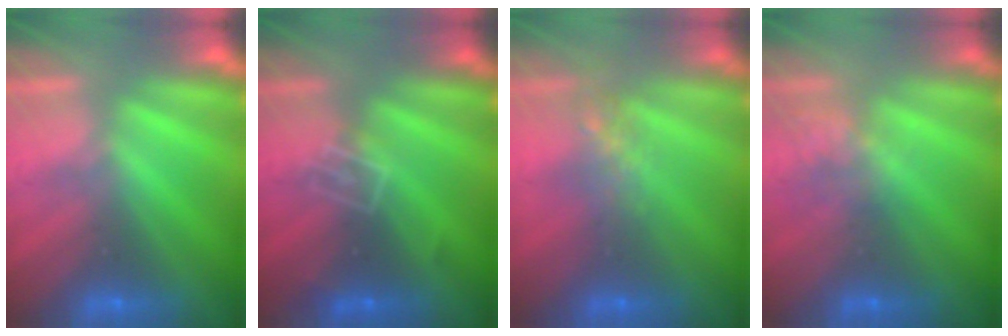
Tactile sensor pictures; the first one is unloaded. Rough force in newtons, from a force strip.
{"total": 2.8}
{"total": 4.7}
{"total": 2.0}